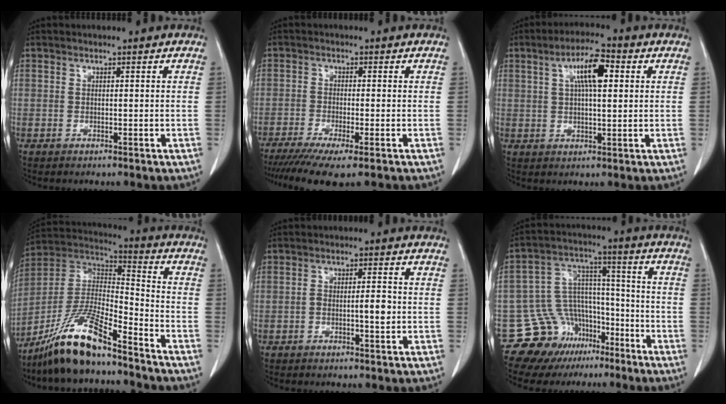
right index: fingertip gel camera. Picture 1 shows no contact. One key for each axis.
{"total": 8.8, "fx": -6.3, "fy": 0.6, "fz": 6.0, "tx": -0.093, "ty": -0.019, "tz": -0.101}
{"total": 7.6, "fx": 2.4, "fy": 1.8, "fz": 7.0, "tx": -0.125, "ty": 0.016, "tz": 0.039}
{"total": 15.1, "fx": -11.5, "fy": 2.1, "fz": 9.5, "tx": -0.186, "ty": 0.000, "tz": -0.212}
{"total": 3.1, "fx": -0.7, "fy": 0.6, "fz": 3.0, "tx": -0.049, "ty": 0.003, "tz": -0.010}
{"total": 13.3, "fx": -8.5, "fy": 9.8, "fz": 2.7, "tx": -0.045, "ty": 0.083, "tz": -0.130}